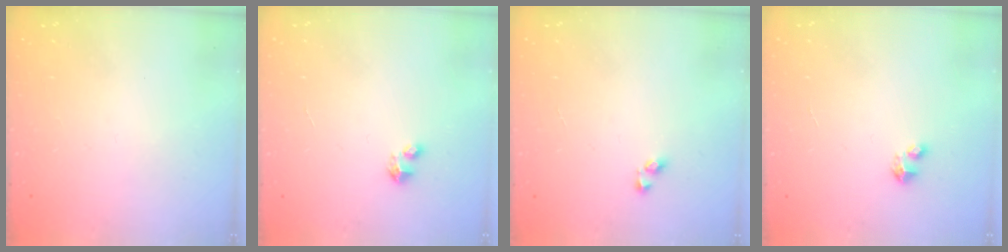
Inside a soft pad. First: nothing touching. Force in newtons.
{"total": 2.8, "press": 2.8, "slide": 0.1}
{"total": 2.9, "press": 2.9, "slide": 0.3}
{"total": 2.8, "press": 2.8, "slide": 0.1}